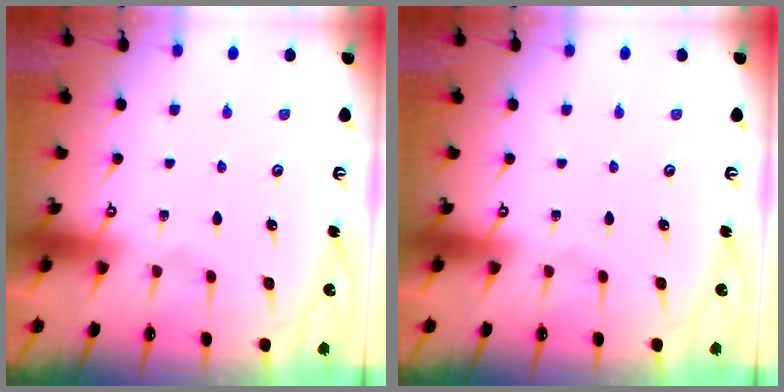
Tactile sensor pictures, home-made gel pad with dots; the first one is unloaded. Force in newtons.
{"total": 0.0}